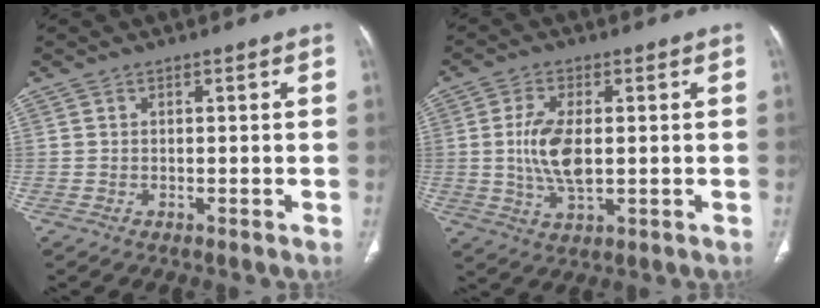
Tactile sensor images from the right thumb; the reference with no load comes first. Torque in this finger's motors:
{"motor_torque": [-0.56, 0.74, 0.42, 0.73, 0.12]}